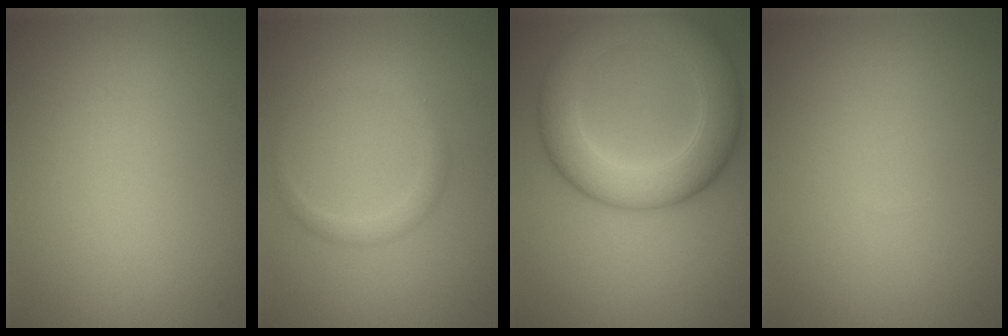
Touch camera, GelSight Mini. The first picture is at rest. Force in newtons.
{"total": 1.6, "press": 1.6, "slide": 0.1}
{"total": 7.4, "press": 7.4, "slide": 0.3}
{"total": 0.0}